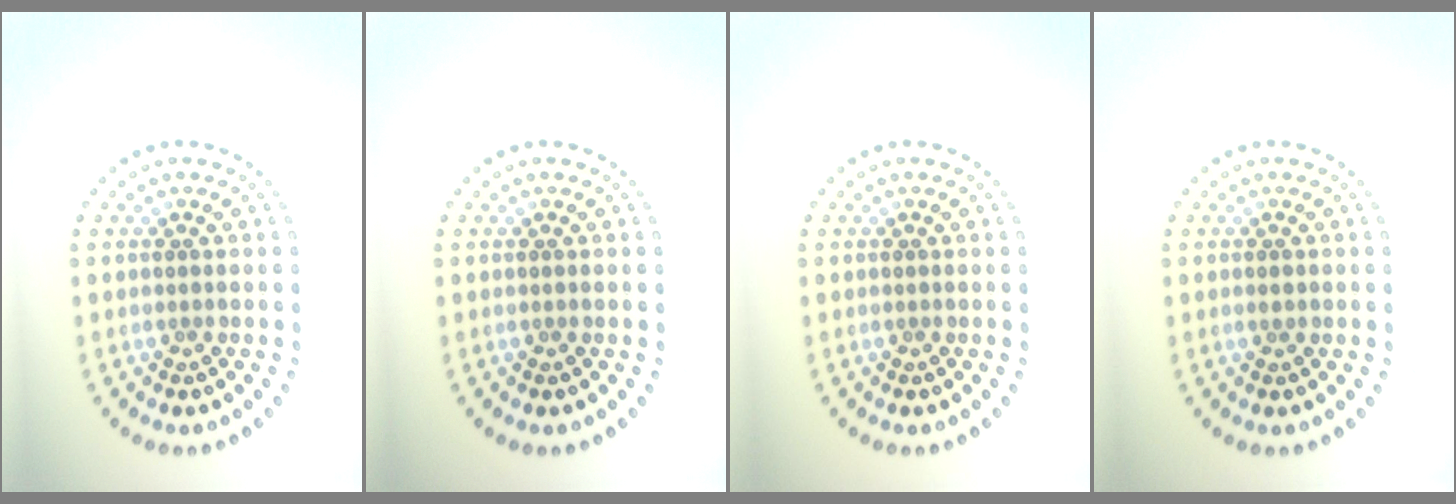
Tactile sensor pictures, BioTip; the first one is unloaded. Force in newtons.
{"total": 0.0}
{"total": 0.0}
{"total": 0.7, "press": 0.7, "slide": 0.0}